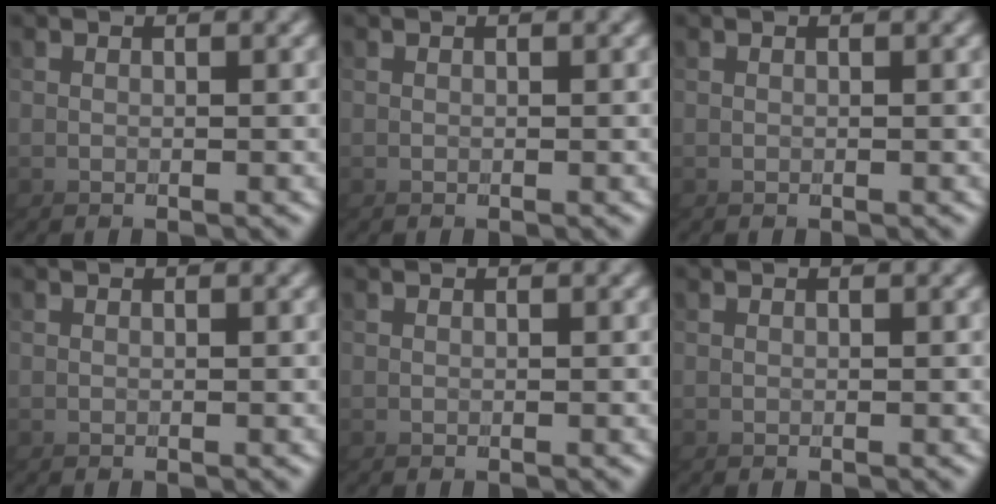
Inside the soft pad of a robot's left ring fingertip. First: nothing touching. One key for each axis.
{"total": 0.0}
{"total": 0.0}
{"total": 0.0}
{"total": 0.0}
{"total": 0.0}